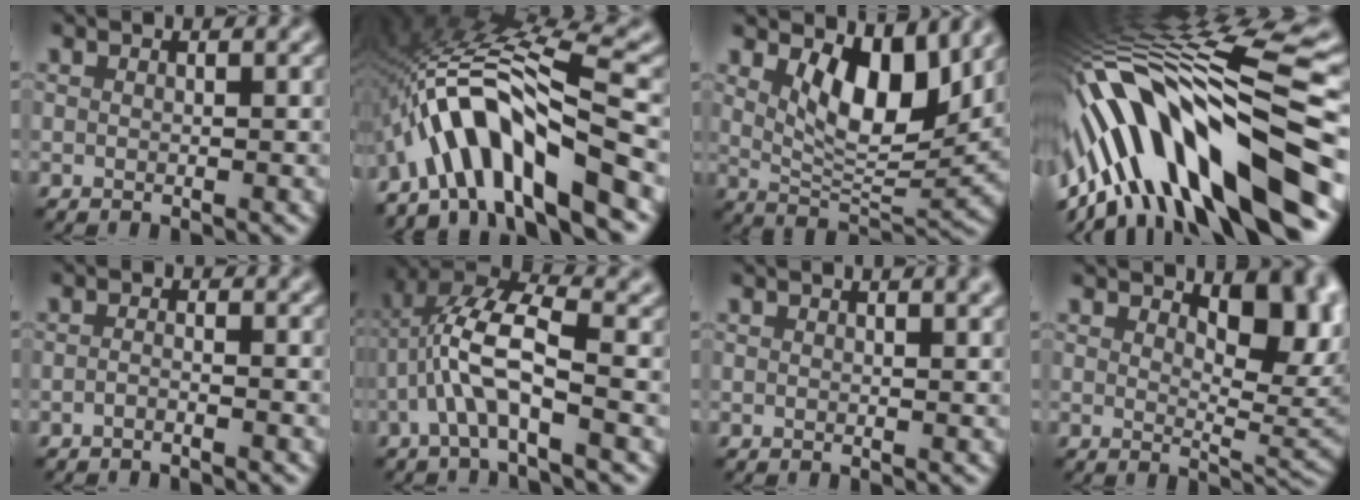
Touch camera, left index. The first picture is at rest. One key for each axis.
{"total": 11.7, "fx": -5.7, "fy": 2.9, "fz": 9.8, "tx": -0.174, "ty": 0.026, "tz": -0.096}
{"total": 7.1, "fx": 2.7, "fy": 3.3, "fz": 5.7, "tx": -0.099, "ty": -0.012, "tz": 0.047}
{"total": 16.4, "fx": -4.6, "fy": 3.9, "fz": 15.2, "tx": -0.273, "ty": 0.048, "tz": -0.072}
{"total": 1.1, "fx": -1.0, "fy": 0.0, "fz": 0.3, "tx": -0.011, "ty": -0.003, "tz": -0.018}
{"total": 6.6, "fx": -1.6, "fy": 2.2, "fz": 6.0, "tx": -0.139, "ty": 0.024, "tz": -0.033}
{"total": 2.0, "fx": 1.3, "fy": 0.6, "fz": 1.4, "tx": -0.005, "ty": 0.005, "tz": 0.013}
{"total": 6.9, "fx": 2.8, "fy": 3.1, "fz": 5.5, "tx": -0.075, "ty": -0.010, "tz": 0.045}